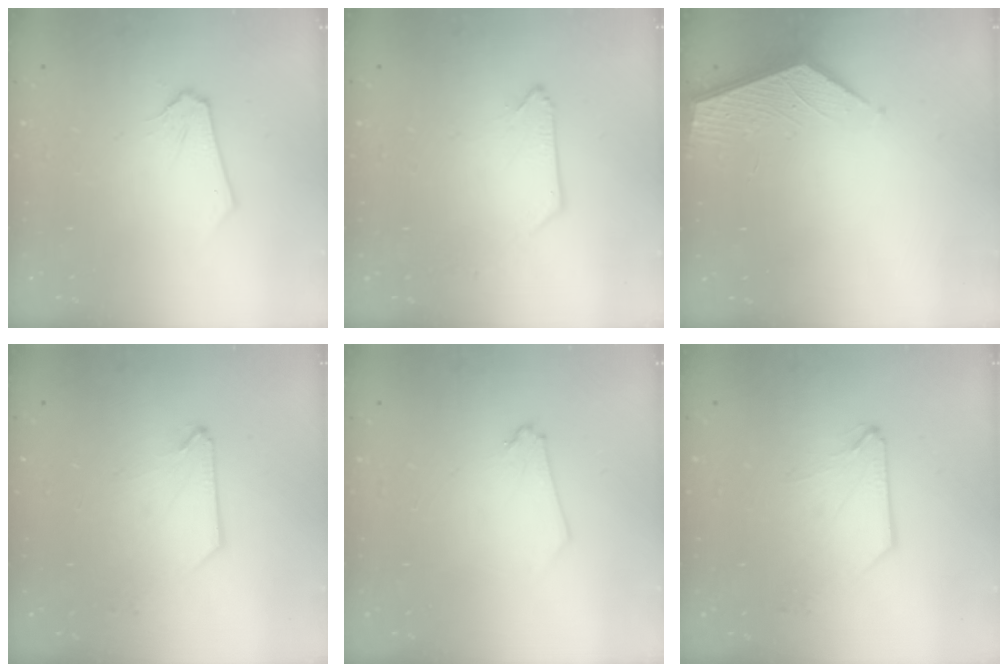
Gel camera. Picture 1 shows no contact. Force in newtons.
{"total": 0.0}
{"total": 2.2, "press": 2.2, "slide": 0.2}
{"total": 0.0}
{"total": 0.0}
{"total": 0.8, "press": 0.8, "slide": 0.2}